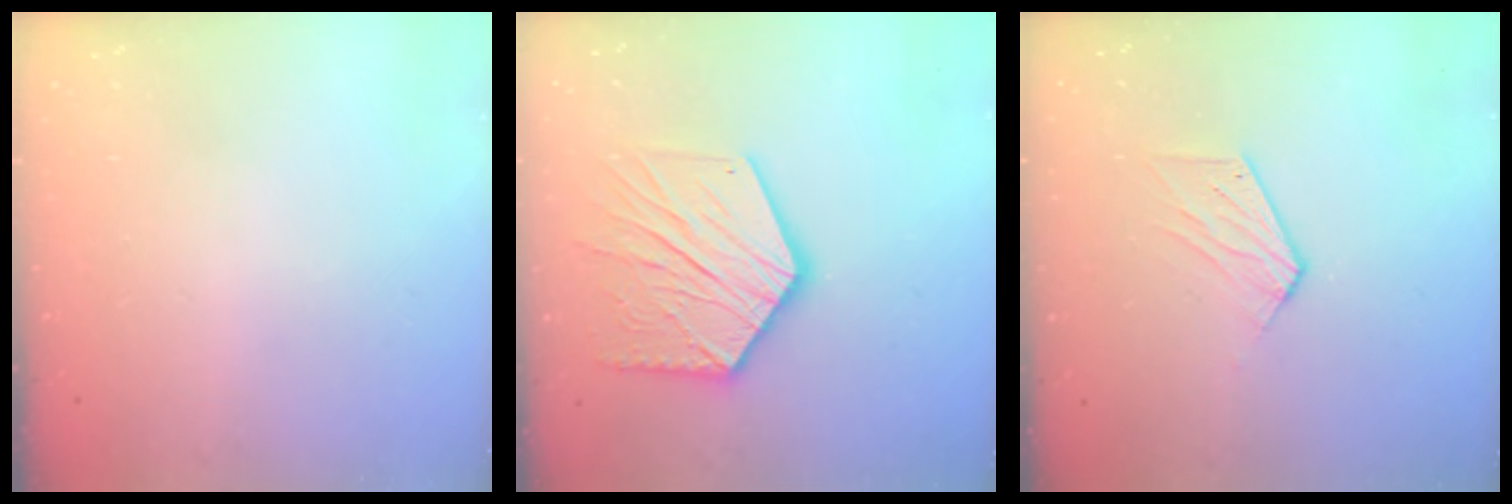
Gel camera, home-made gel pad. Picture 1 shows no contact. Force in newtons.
{"total": 18.1, "press": 18.1, "slide": 1.3}
{"total": 6.6, "press": 6.5, "slide": 0.4}